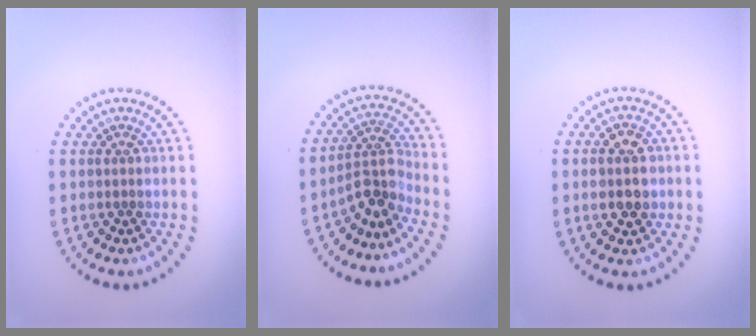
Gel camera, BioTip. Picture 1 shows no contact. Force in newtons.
{"total": 3.2, "press": 2.2, "slide": 2.3}
{"total": 3.6, "press": 3.6, "slide": 0.2}